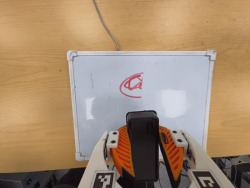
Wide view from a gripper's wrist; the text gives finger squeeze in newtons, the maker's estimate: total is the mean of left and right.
{"total": 9.7, "left": 10.1, "right": 9.3}